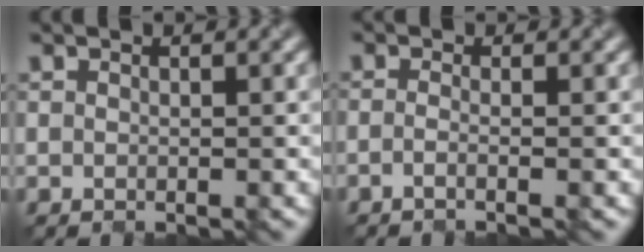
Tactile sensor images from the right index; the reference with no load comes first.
{"total": 1.6, "force": [-0.6, 0.8, 1.3], "torque": [0.005, -0.008, -0.031]}